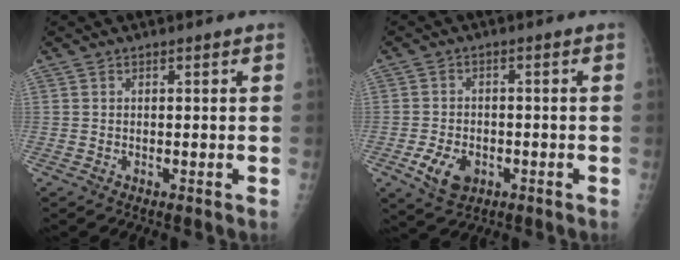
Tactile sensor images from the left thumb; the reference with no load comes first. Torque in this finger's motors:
{"motor_torque": [-0.32, 0.44, 0.04, -0.03, 0.03]}